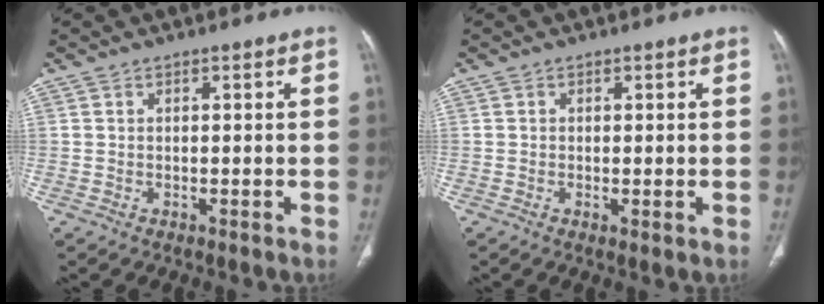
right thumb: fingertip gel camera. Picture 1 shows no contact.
{"total": 1.0, "force": [-0.2, 0.3, 0.9], "torque": [-0.020, -0.004, -0.003]}